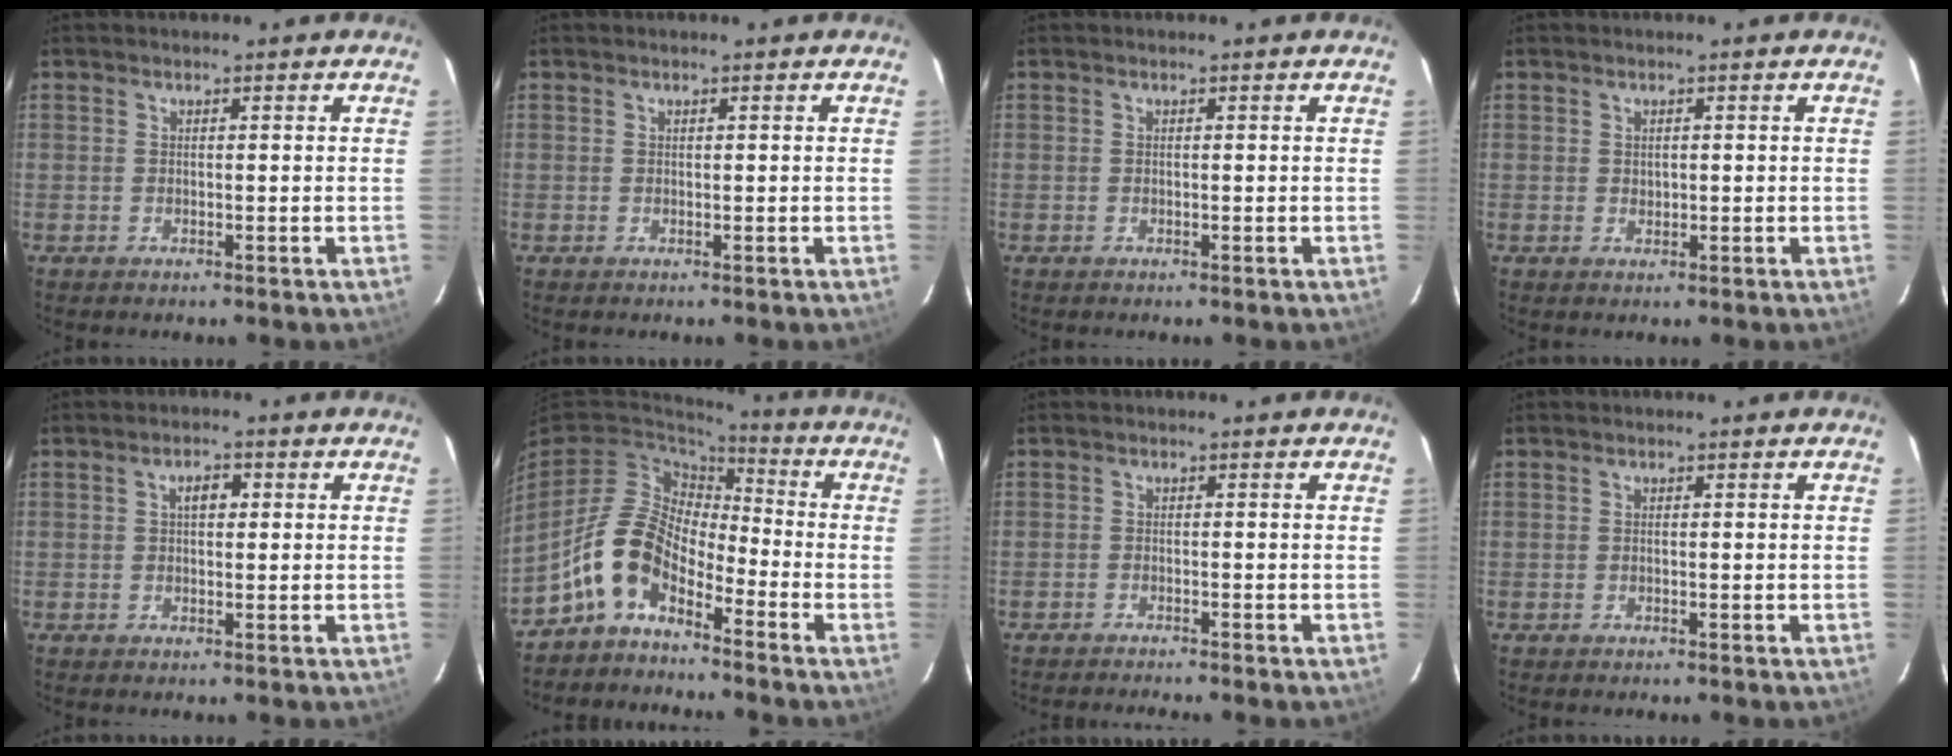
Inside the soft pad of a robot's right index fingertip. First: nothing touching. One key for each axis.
{"total": 0.0}
{"total": 0.0}
{"total": 0.9, "fx": 0.3, "fy": 0.7, "fz": 0.4, "tx": -0.006, "ty": 0.004, "tz": 0.007}
{"total": 2.7, "fx": 0.6, "fy": 1.5, "fz": 2.1, "tx": -0.034, "ty": 0.011, "tz": 0.010}
{"total": 11.0, "fx": -6.2, "fy": 5.9, "fz": 6.9, "tx": -0.140, "ty": 0.016, "tz": -0.132}
{"total": 3.0, "fx": -2.8, "fy": -0.4, "fz": 0.8, "tx": -0.030, "ty": -0.006, "tz": -0.047}
{"total": 0.0}